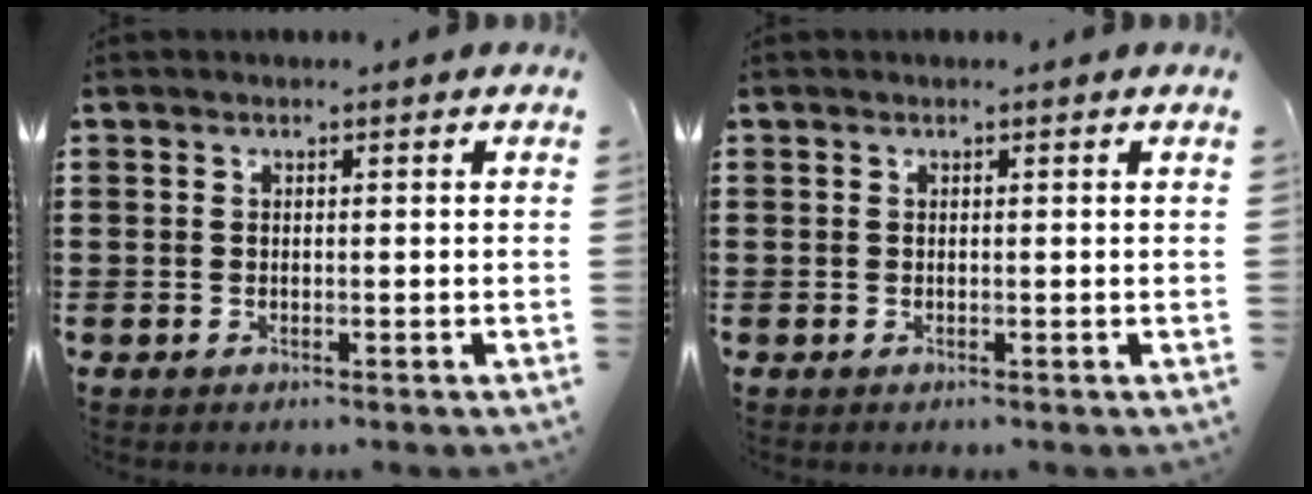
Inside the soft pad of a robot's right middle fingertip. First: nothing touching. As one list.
[{"total": 0.0}]